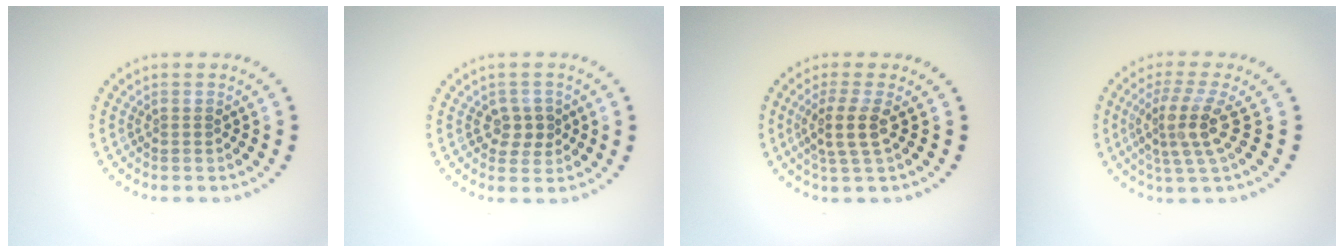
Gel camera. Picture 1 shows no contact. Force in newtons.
{"total": 2.1, "press": 2.0, "slide": 0.7}
{"total": 2.7, "press": 2.3, "slide": 1.5}
{"total": 3.8, "press": 2.8, "slide": 2.6}